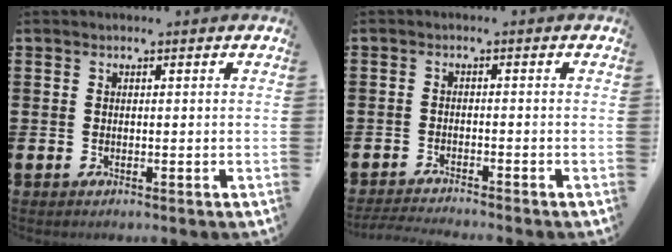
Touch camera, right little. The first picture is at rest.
{"total": 1.8, "force": [-1.8, -0.2, 0.2], "torque": [-0.003, 0.000, -0.036]}